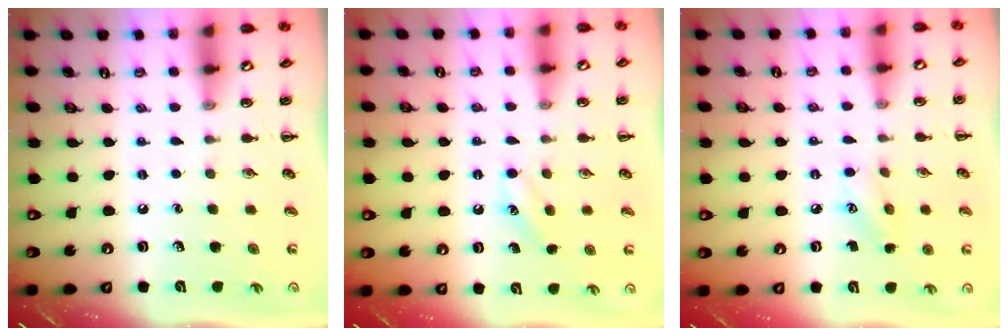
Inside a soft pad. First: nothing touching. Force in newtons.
{"total": 6.6, "press": 6.5, "slide": 1.5}
{"total": 6.2, "press": 6.0, "slide": 1.3}